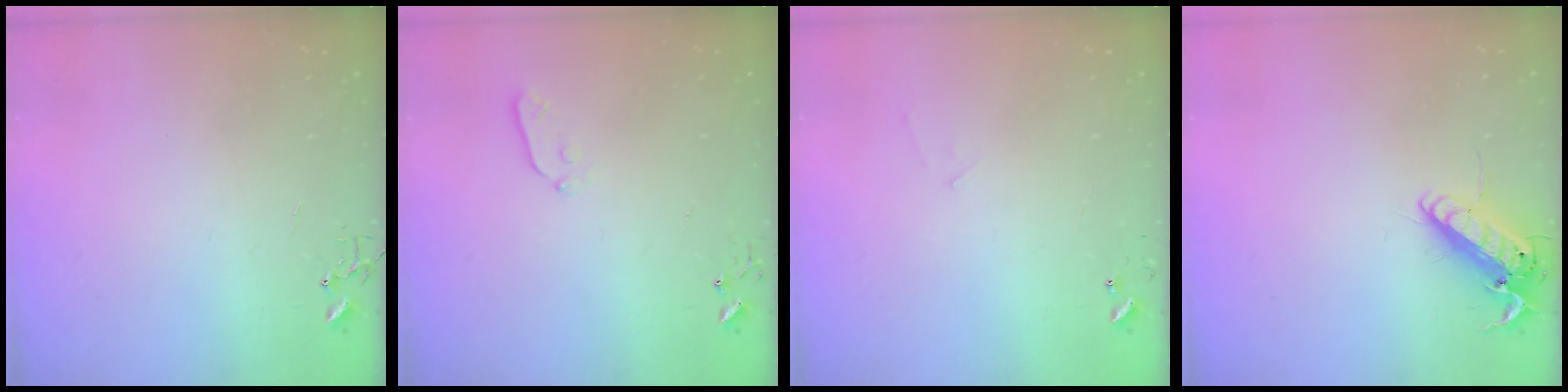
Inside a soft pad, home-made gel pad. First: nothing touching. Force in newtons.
{"total": 3.9, "press": 3.8, "slide": 0.8}
{"total": 5.4, "press": 5.4, "slide": 0.4}
{"total": 13.8, "press": 13.6, "slide": 2.3}